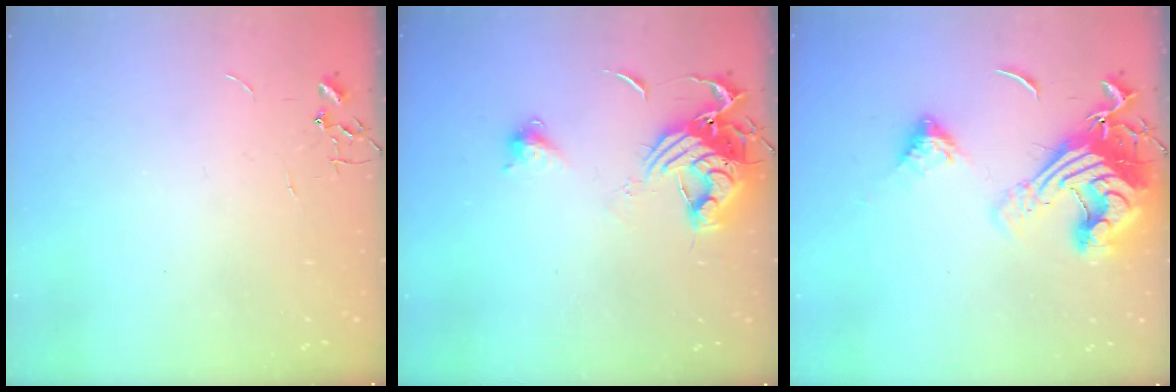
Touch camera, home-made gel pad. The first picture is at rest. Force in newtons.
{"total": 12.6, "press": 12.5, "slide": 1.4}
{"total": 20.9, "press": 20.7, "slide": 2.4}